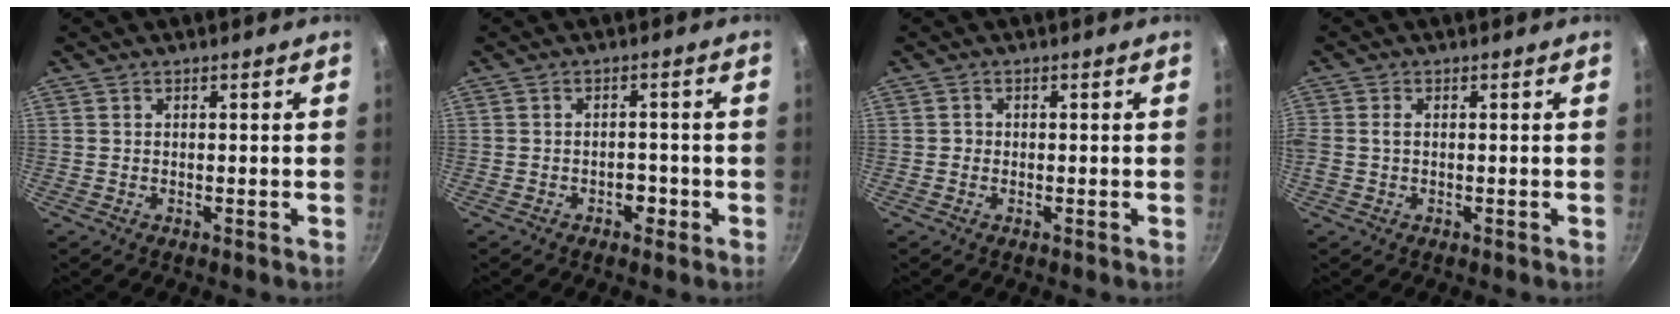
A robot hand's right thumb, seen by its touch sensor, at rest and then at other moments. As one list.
[{"total": 2.5, "force": [-1.1, 1.7, 1.4], "torque": [-0.005, 0.011, -0.017]}, {"total": 0.8, "force": [-0.2, 0.7, 0.2], "torque": [0.002, 0.003, -0.004]}, {"total": 1.8, "force": [0.0, 1.2, 1.4], "torque": [-0.039, 0.003, -0.001]}]